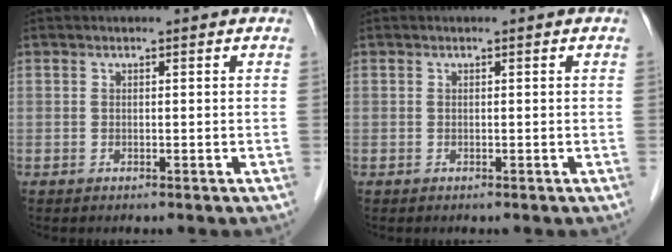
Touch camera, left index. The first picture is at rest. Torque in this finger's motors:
{"motor_torque": [0.00, 0.00, 0.00, 0.00]}